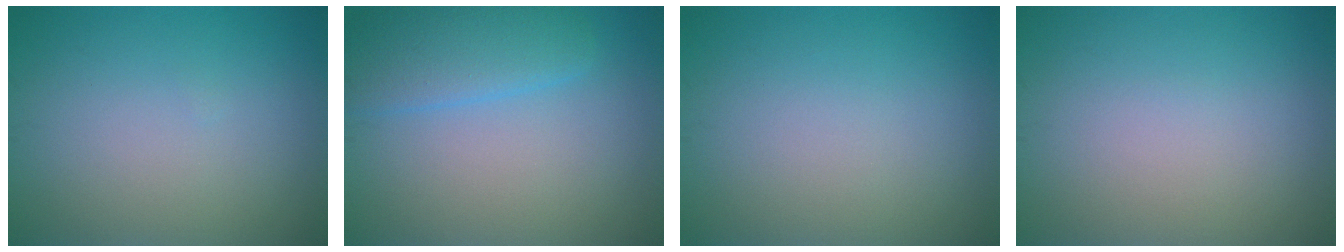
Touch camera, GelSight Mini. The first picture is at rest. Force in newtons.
{"total": 5.2, "press": 5.2, "slide": 0.3}
{"total": 0.0}
{"total": 0.0}